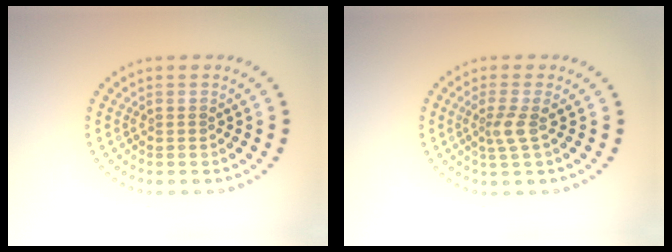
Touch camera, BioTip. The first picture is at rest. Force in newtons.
{"total": 2.0, "press": 1.5, "slide": 1.3}